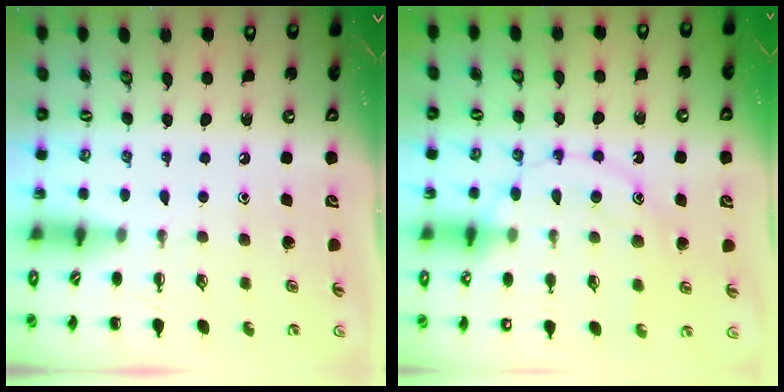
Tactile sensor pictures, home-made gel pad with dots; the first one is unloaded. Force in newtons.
{"total": 12.6, "press": 12.6, "slide": 0.6}